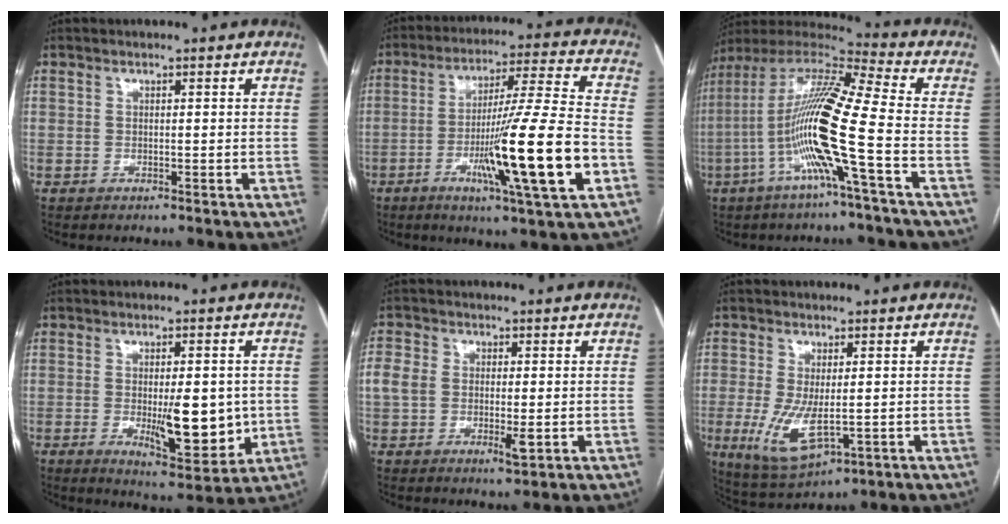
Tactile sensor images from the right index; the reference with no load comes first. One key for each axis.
{"total": 18.7, "fx": -5.6, "fy": -0.7, "fz": 17.8, "tx": -0.300, "ty": -0.017, "tz": -0.095}
{"total": 17.5, "fx": -4.7, "fy": -0.3, "fz": 16.8, "tx": -0.331, "ty": 0.004, "tz": -0.101}
{"total": 10.2, "fx": -1.0, "fy": 3.2, "fz": 9.7, "tx": -0.141, "ty": -0.019, "tz": -0.004}
{"total": 6.4, "fx": -0.5, "fy": 3.7, "fz": 5.2, "tx": -0.104, "ty": -0.001, "tz": -0.007}
{"total": 7.9, "fx": -1.3, "fy": 3.2, "fz": 7.0, "tx": -0.142, "ty": -0.020, "tz": -0.008}